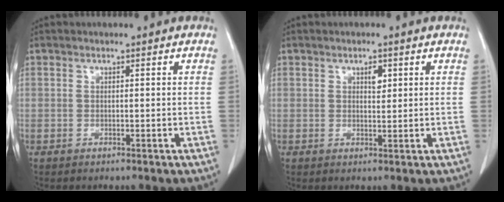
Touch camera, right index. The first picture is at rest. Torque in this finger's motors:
{"motor_torque": [0.03, 0.11, 0.01, 0.00]}